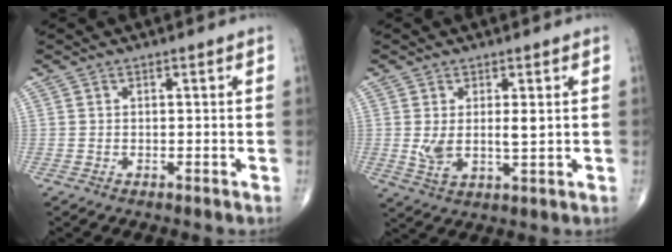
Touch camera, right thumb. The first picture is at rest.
{"total": 5.8, "force": [0.9, 2.4, 5.2], "torque": [-0.092, -0.014, 0.021]}